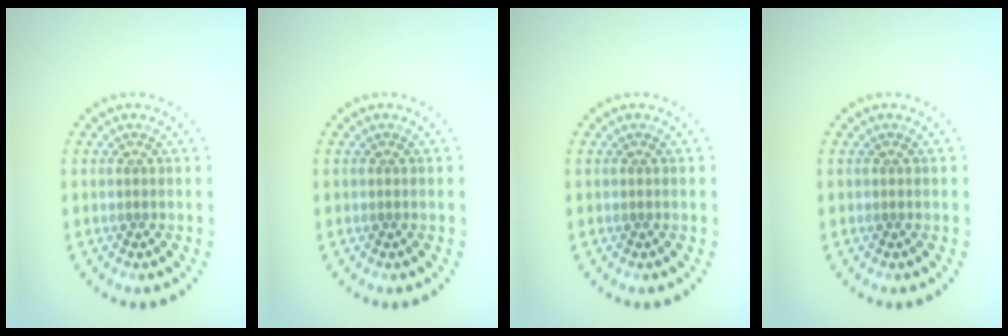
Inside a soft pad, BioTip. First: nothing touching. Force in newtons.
{"total": 0.0}
{"total": 0.0}
{"total": 0.0}